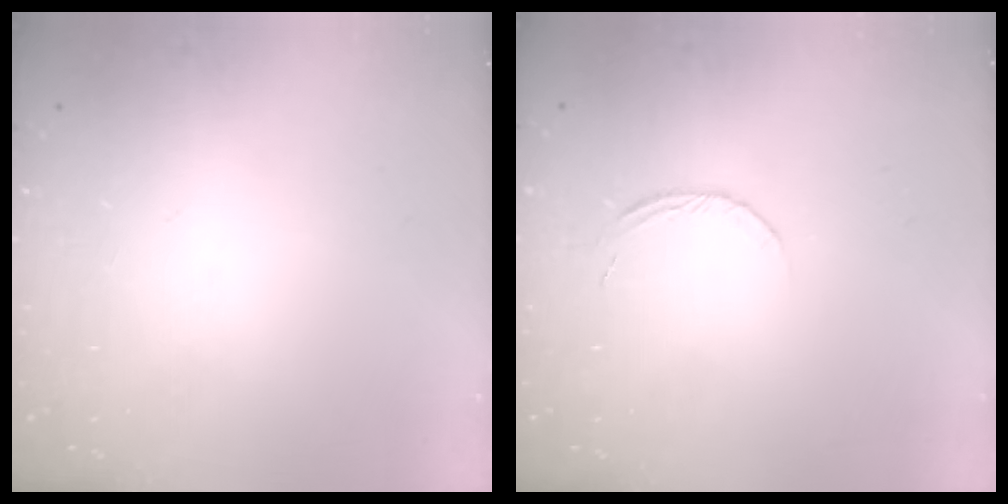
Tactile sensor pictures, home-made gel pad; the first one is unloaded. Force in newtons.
{"total": 4.2, "press": 4.2, "slide": 0.4}